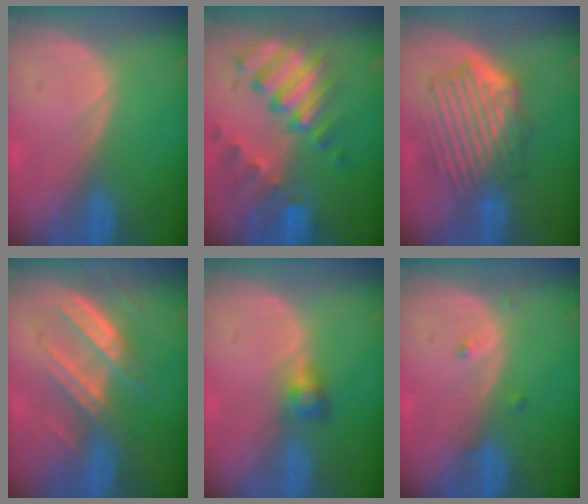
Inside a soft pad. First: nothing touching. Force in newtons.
{"total": 10.0, "press": 8.9, "slide": 4.6}
{"total": 9.6, "press": 8.5, "slide": 4.5}
{"total": 6.6, "press": 6.4, "slide": 1.7}
{"total": 2.6, "press": 2.5, "slide": 0.2}
{"total": 1.1, "press": 1.1, "slide": 0.1}